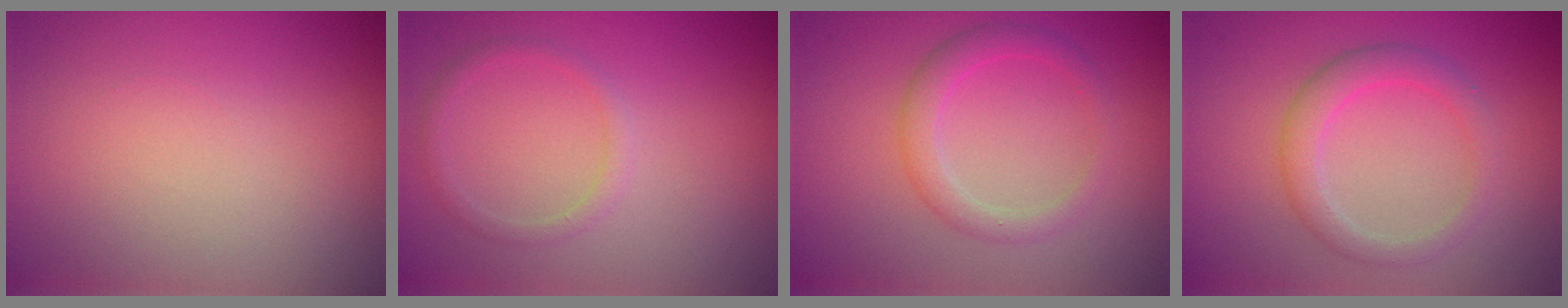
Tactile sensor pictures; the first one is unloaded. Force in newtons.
{"total": 1.3, "press": 1.3, "slide": 0.0}
{"total": 2.3, "press": 2.3, "slide": 0.1}
{"total": 2.8, "press": 2.8, "slide": 0.2}